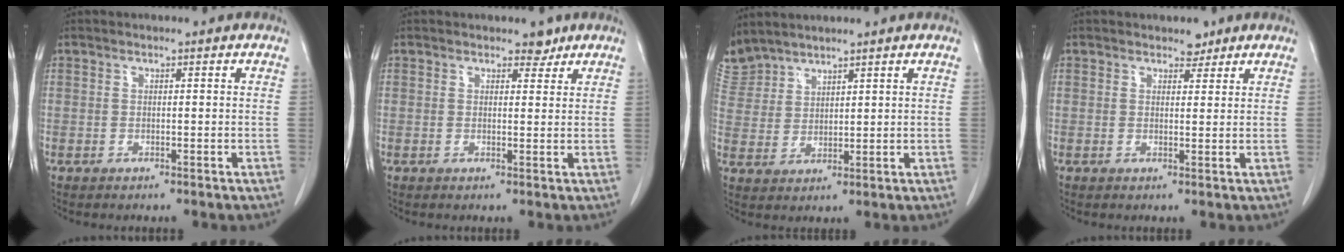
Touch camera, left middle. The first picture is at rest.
{"total": 1.8, "force": [1.4, 1.1, 0.5], "torque": [-0.001, -0.001, 0.015]}
{"total": 5.2, "force": [5.1, 0.9, 0.3], "torque": [-0.020, 0.014, 0.111]}
{"total": 1.7, "force": [1.4, 1.0, 0.3], "torque": [-0.001, -0.002, 0.017]}